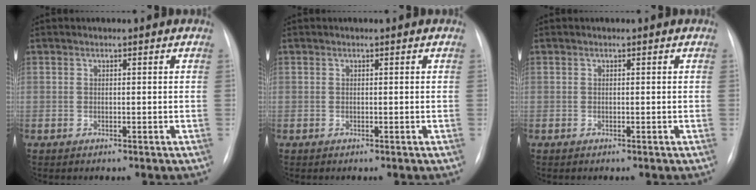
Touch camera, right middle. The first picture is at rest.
{"total": 0.0}
{"total": 0.0}